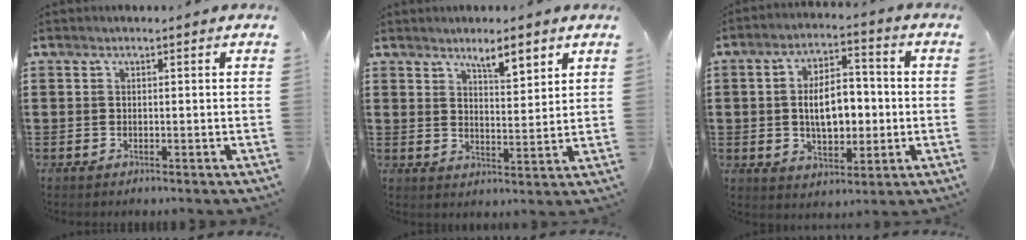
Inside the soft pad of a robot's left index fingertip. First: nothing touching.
{"total": 5.0, "force": [4.1, 1.1, 2.8], "torque": [-0.040, -0.017, 0.066]}
{"total": 8.7, "force": [-0.5, 4.7, 7.3], "torque": [-0.119, 0.003, -0.017]}